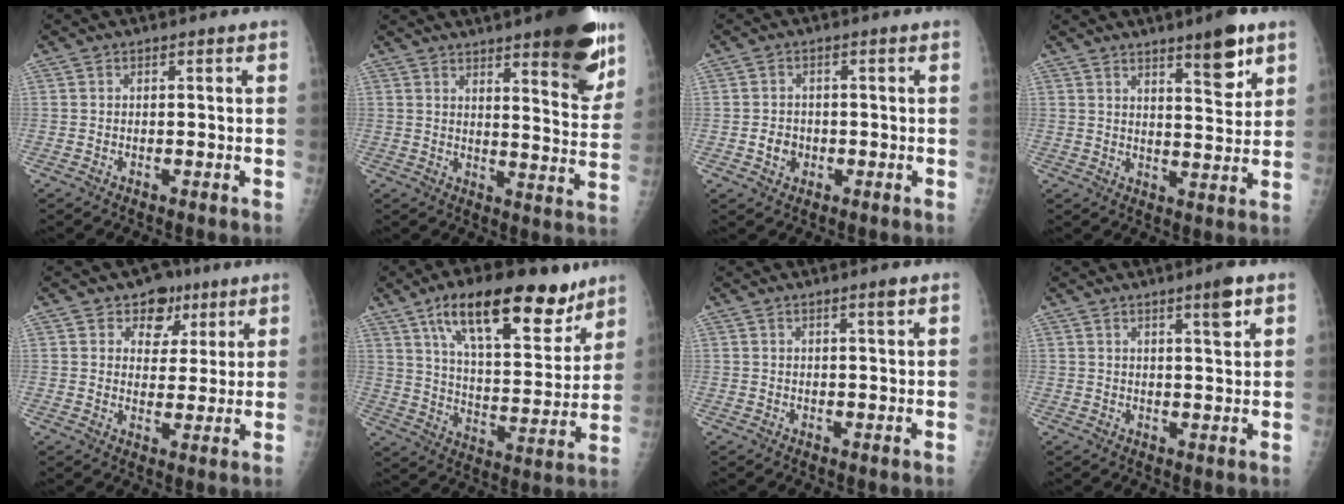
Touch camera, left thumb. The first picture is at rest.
{"total": 16.4, "force": [10.0, 4.0, 12.4], "torque": [-0.128, -0.059, 0.135]}
{"total": 3.2, "force": [-0.8, 2.8, 1.4], "torque": [-0.011, 0.005, -0.011]}
{"total": 8.1, "force": [5.2, 1.9, 5.9], "torque": [-0.074, -0.036, 0.078]}
{"total": 7.2, "force": [4.2, 5.5, 2.2], "torque": [0.005, -0.014, 0.060]}
{"total": 22.1, "force": [13.8, 9.1, 14.6], "torque": [-0.186, -0.054, 0.228]}
{"total": 1.6, "force": [1.1, 0.0, 1.2], "torque": [-0.017, -0.007, 0.018]}
{"total": 4.3, "force": [2.6, 0.4, 3.4], "torque": [-0.048, -0.016, 0.041]}